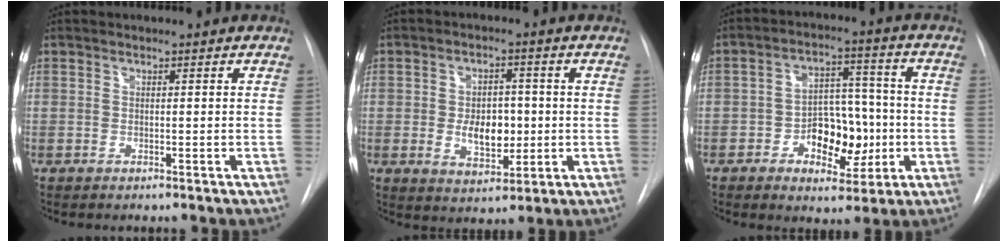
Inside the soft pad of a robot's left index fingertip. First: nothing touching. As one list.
[{"total": 6.8, "force": [-0.4, 4.1, 5.4], "torque": [-0.084, 0.002, 0.001]}, {"total": 10.0, "force": [-2.6, 5.7, 7.7], "torque": [-0.115, 0.023, -0.035]}]